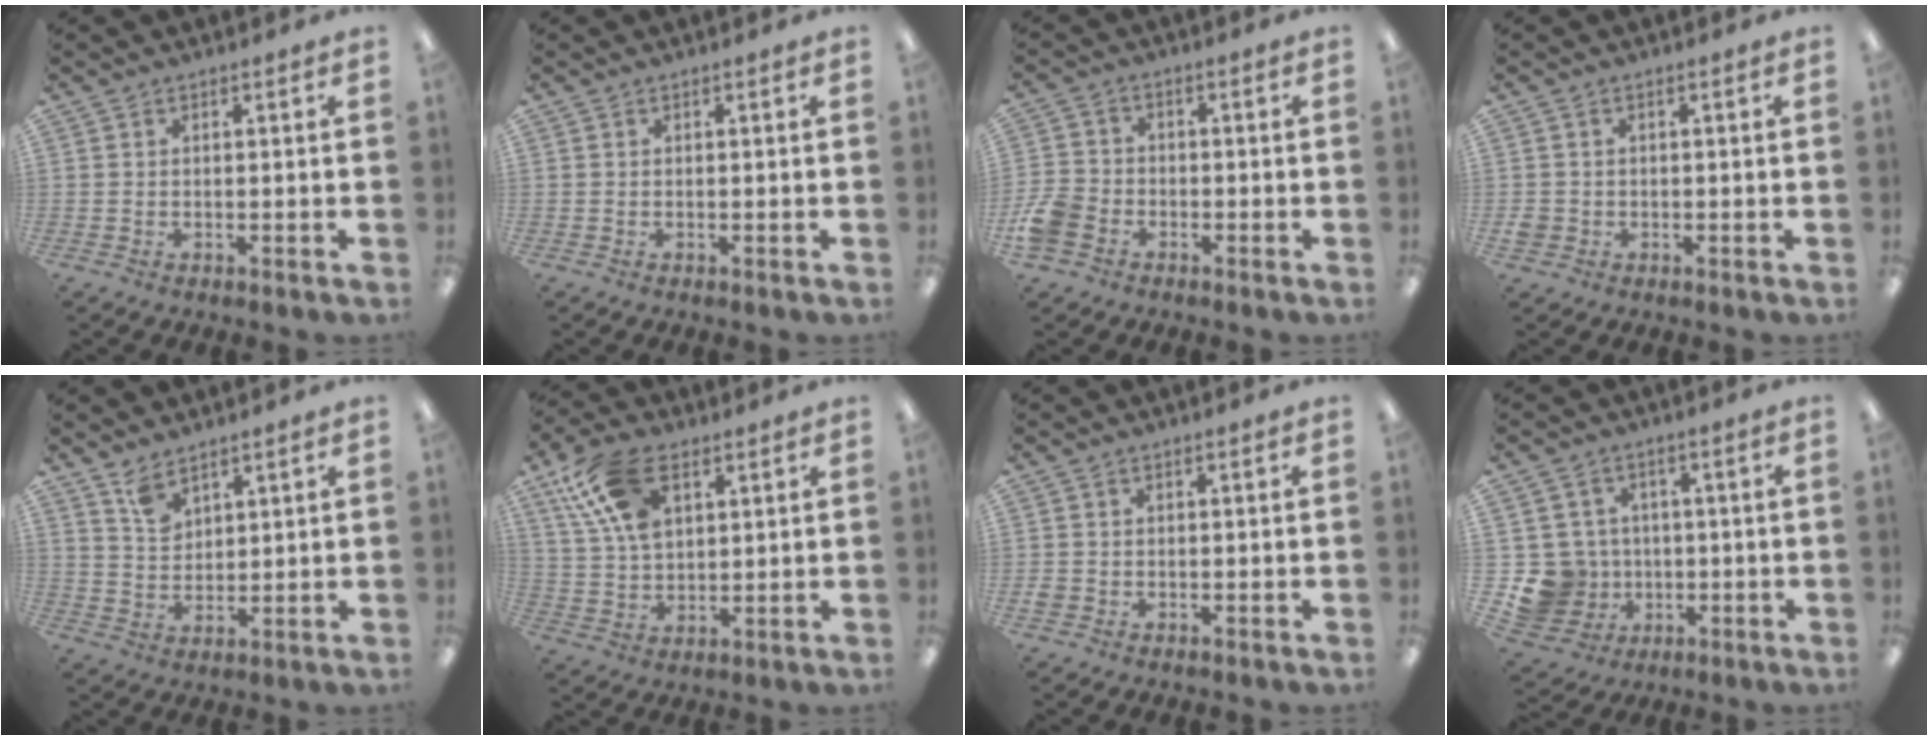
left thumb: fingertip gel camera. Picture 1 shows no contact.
{"total": 0.0}
{"total": 6.8, "force": [-3.0, 5.1, 3.2], "torque": [-0.074, 0.018, -0.056]}
{"total": 2.3, "force": [-0.3, 2.2, 0.9], "torque": [-0.016, 0.004, -0.005]}
{"total": 5.7, "force": [4.4, 2.9, 2.2], "torque": [-0.040, -0.021, 0.081]}
{"total": 14.2, "force": [6.6, 8.3, 9.4], "torque": [-0.204, -0.003, 0.123]}
{"total": 1.7, "force": [-0.2, 1.5, 0.8], "torque": [-0.014, 0.004, -0.004]}
{"total": 10.6, "force": [-1.8, 10.2, 2.5], "torque": [-0.091, 0.019, -0.020]}